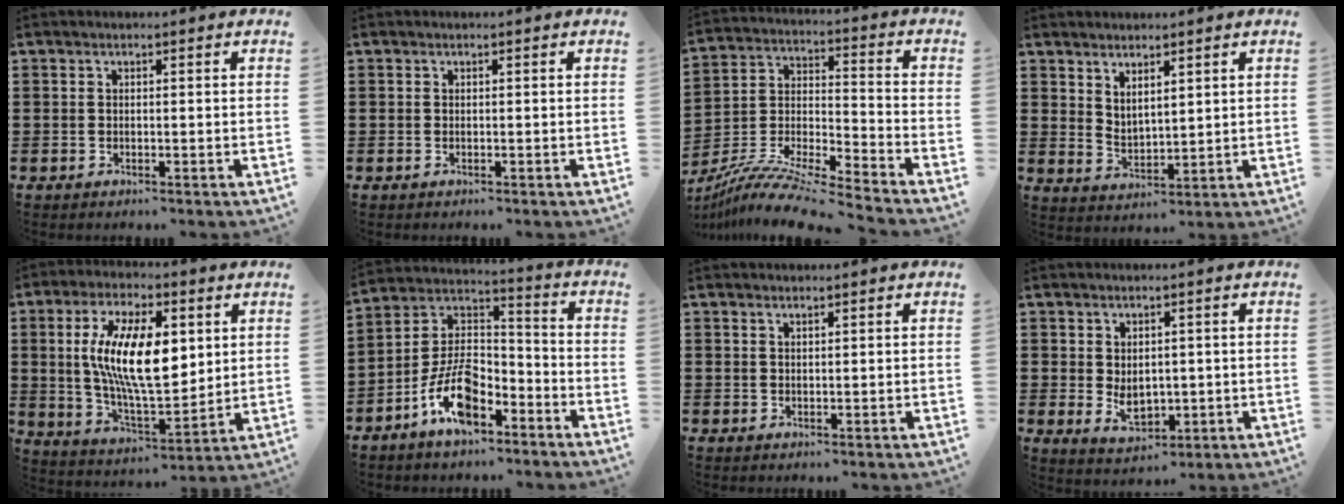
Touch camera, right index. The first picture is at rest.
{"total": 0.0}
{"total": 10.0, "force": [-9.1, 0.0, 4.0], "torque": [-0.082, 0.000, -0.186]}
{"total": 3.0, "force": [2.8, 0.8, 0.4], "torque": [-0.015, -0.003, 0.054]}
{"total": 14.6, "force": [3.4, 6.1, 12.8], "torque": [-0.247, 0.010, 0.061]}
{"total": 10.8, "force": [-6.6, 5.1, 7.0], "torque": [-0.158, 0.007, -0.127]}
{"total": 0.6, "force": [0.6, 0.1, 0.2], "torque": [-0.005, -0.001, 0.012]}
{"total": 3.7, "force": [0.1, 2.7, 2.6], "torque": [-0.038, -0.001, -0.002]}